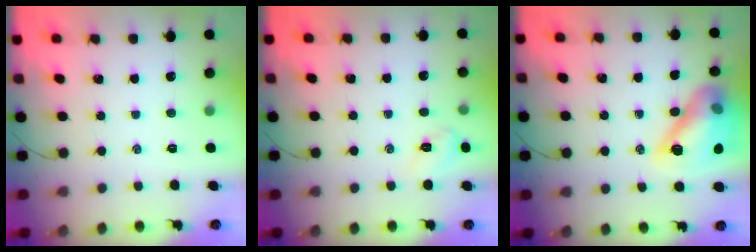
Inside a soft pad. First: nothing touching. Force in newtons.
{"total": 6.9, "press": 6.7, "slide": 1.6}
{"total": 16.3, "press": 16.1, "slide": 2.6}